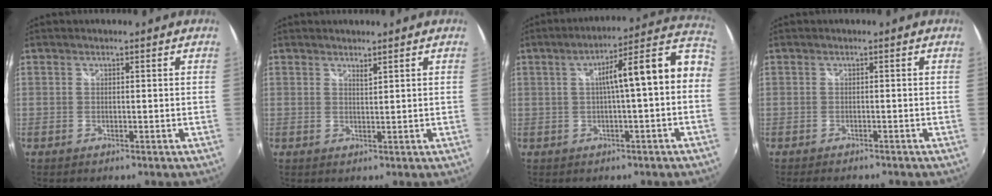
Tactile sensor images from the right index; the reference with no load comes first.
{"total": 1.1, "force": [1.0, -0.4, 0.3], "torque": [-0.005, -0.002, 0.017]}
{"total": 12.2, "force": [-0.3, 1.5, 12.1], "torque": [-0.151, 0.049, 0.007]}
{"total": 3.9, "force": [-3.4, 0.7, 1.6], "torque": [-0.034, -0.016, -0.050]}